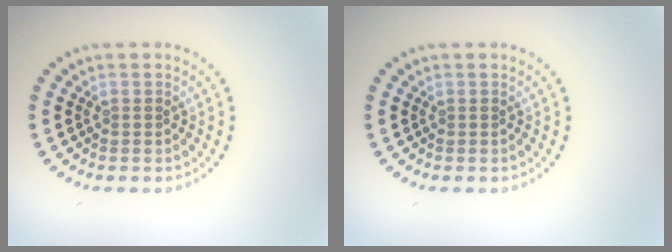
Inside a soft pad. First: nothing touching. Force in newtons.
{"total": 0.0}